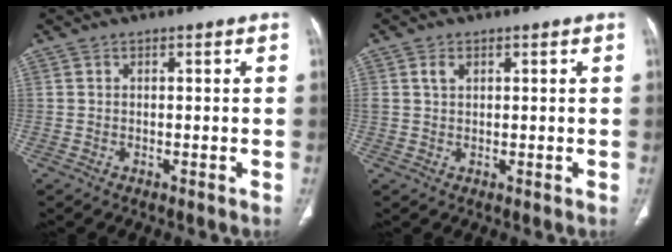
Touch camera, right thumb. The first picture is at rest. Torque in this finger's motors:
{"motor_torque": [0.69, 0.60, 0.54, 0.39, -0.01]}